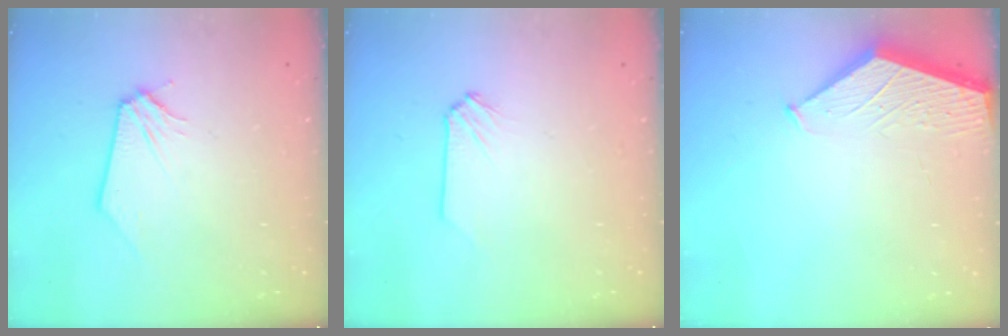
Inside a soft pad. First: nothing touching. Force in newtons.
{"total": 0.0}
{"total": 1.5, "press": 1.5, "slide": 0.2}